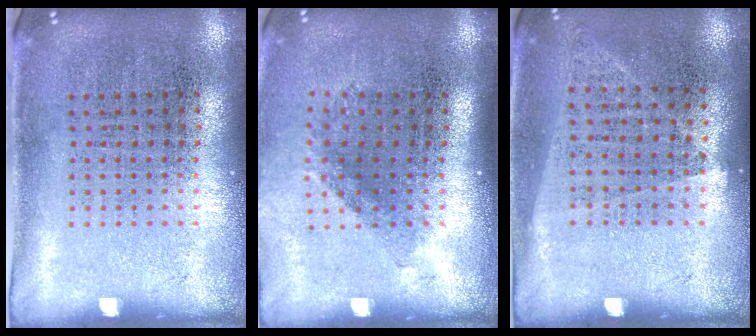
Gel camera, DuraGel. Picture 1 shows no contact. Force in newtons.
{"total": 1.2, "press": 0.9, "slide": 0.8}
{"total": 1.0, "press": 0.9, "slide": 0.5}